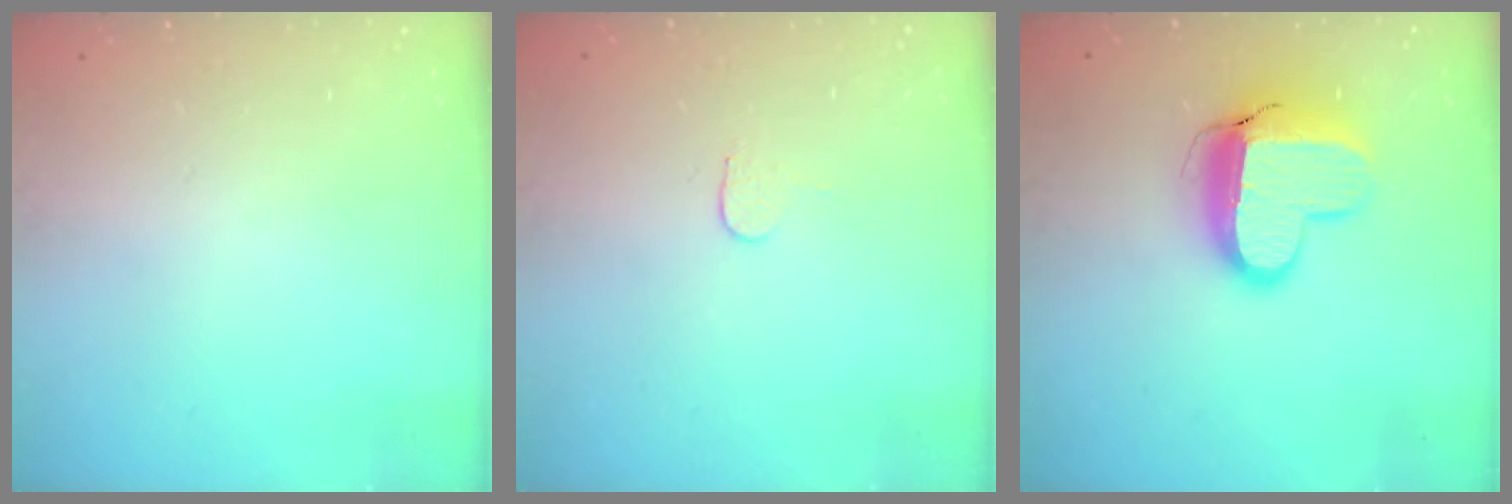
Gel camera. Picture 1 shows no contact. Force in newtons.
{"total": 4.9, "press": 4.9, "slide": 0.3}
{"total": 12.4, "press": 12.4, "slide": 1.0}